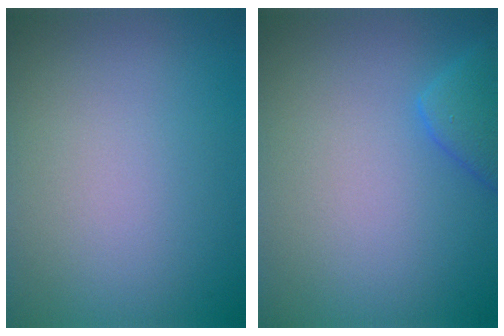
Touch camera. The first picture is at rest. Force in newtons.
{"total": 2.5, "press": 2.5, "slide": 0.4}